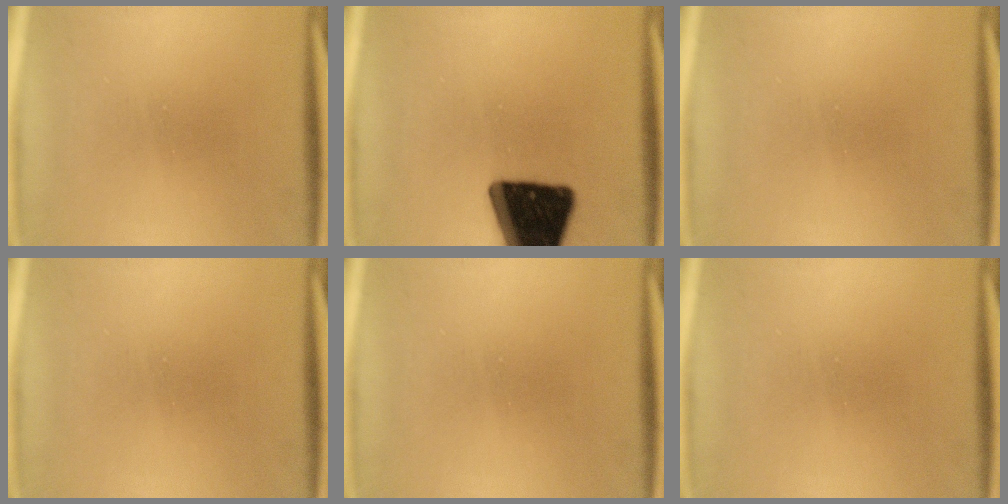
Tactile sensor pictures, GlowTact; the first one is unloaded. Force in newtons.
{"total": 20.1}
{"total": 0.0}
{"total": 0.0}
{"total": 0.0}
{"total": 0.0}